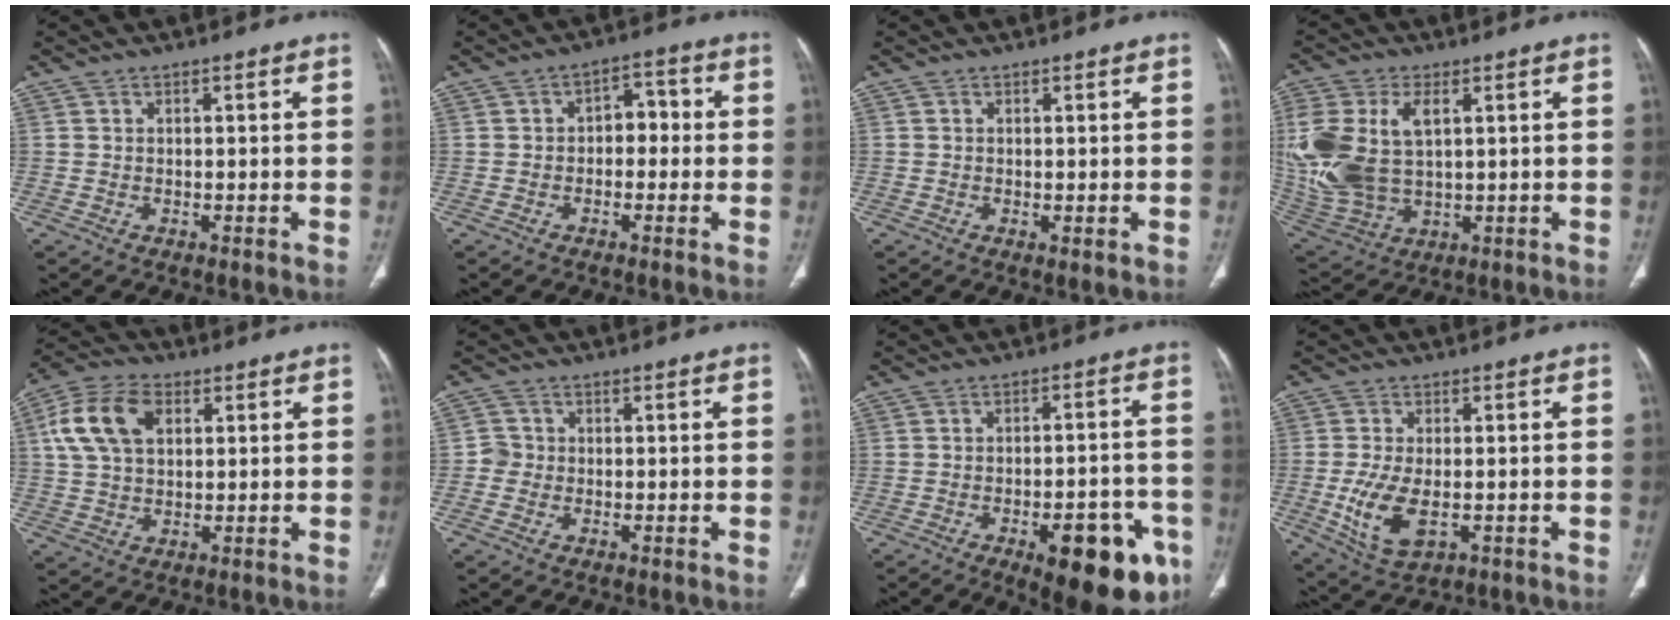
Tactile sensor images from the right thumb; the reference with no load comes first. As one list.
[{"total": 5.2, "force": [-0.3, 3.6, 3.8], "torque": [-0.028, 0.023, -0.015]}, {"total": 1.2, "force": [-0.2, 0.4, 1.1], "torque": [-0.023, -0.006, -0.001]}, {"total": 20.0, "force": [3.2, 12.3, 15.4], "torque": [-0.372, -0.008, 0.072]}, {"total": 11.9, "force": [3.5, 7.6, 8.5], "torque": [-0.163, 0.015, 0.062]}, {"total": 2.2, "force": [-0.5, 2.2, 0.4], "torque": [0.006, 0.009, -0.017]}, {"total": 17.3, "force": [-8.0, 6.6, 13.9], "torque": [-0.122, 0.033, -0.092]}, {"total": 9.1, "force": [-2.0, 4.8, 7.5], "torque": [-0.154, -0.010, -0.025]}]